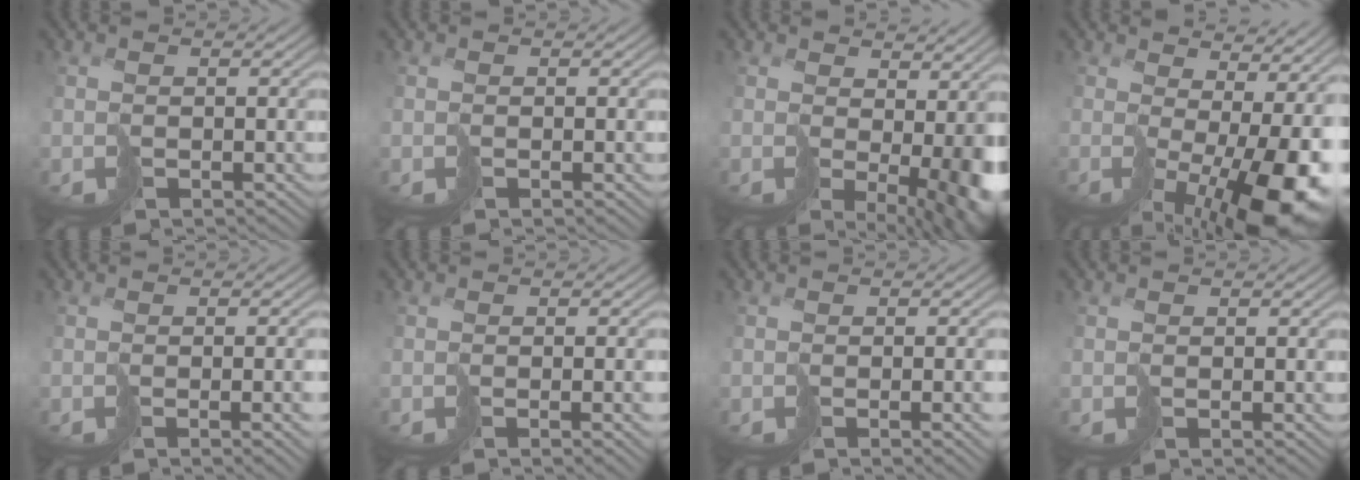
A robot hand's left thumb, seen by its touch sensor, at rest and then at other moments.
{"total": 0.0}
{"total": 8.9, "force": [0.2, 3.9, 8.1], "torque": [-0.121, -0.021, 0.020]}
{"total": 13.3, "force": [-1.6, 5.3, 12.1], "torque": [-0.177, -0.028, -0.012]}
{"total": 4.3, "force": [-1.0, 1.1, 4.1], "torque": [-0.057, -0.005, -0.014]}
{"total": 3.3, "force": [-0.8, 0.7, 3.1], "torque": [-0.046, -0.002, -0.014]}
{"total": 3.8, "force": [-0.9, 0.8, 3.6], "torque": [-0.052, -0.003, -0.014]}
{"total": 0.0}